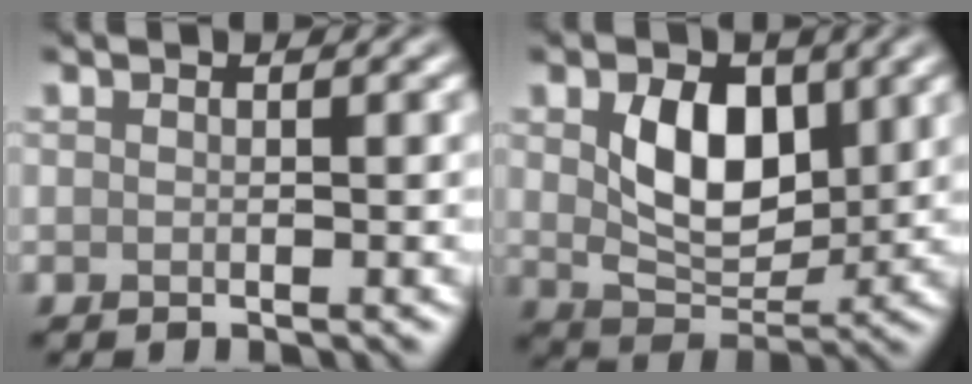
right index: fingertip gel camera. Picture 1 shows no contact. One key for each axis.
{"total": 6.3, "fx": 1.7, "fy": 4.0, "fz": 4.6, "tx": -0.084, "ty": -0.007, "tz": 0.031}